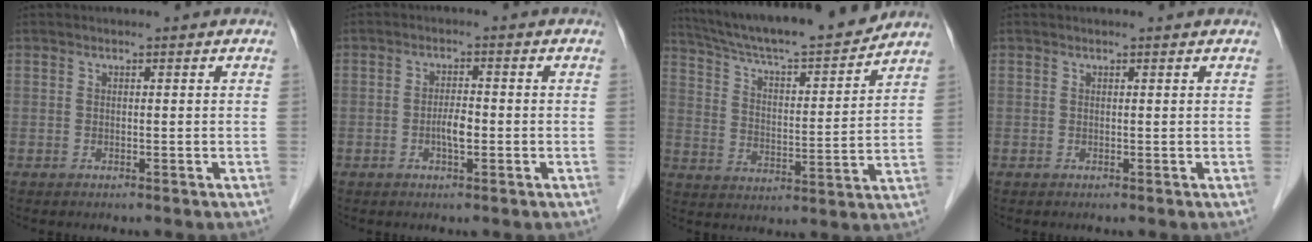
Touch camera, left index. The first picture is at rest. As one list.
[{"total": 2.7, "force": [-1.0, 0.7, 2.4], "torque": [-0.044, -0.001, -0.017]}, {"total": 18.9, "force": [17.1, 1.0, 7.9], "torque": [-0.135, 0.001, 0.266]}, {"total": 0.7, "force": [0.7, 0.1, 0.2], "torque": [-0.011, 0.001, 0.006]}]